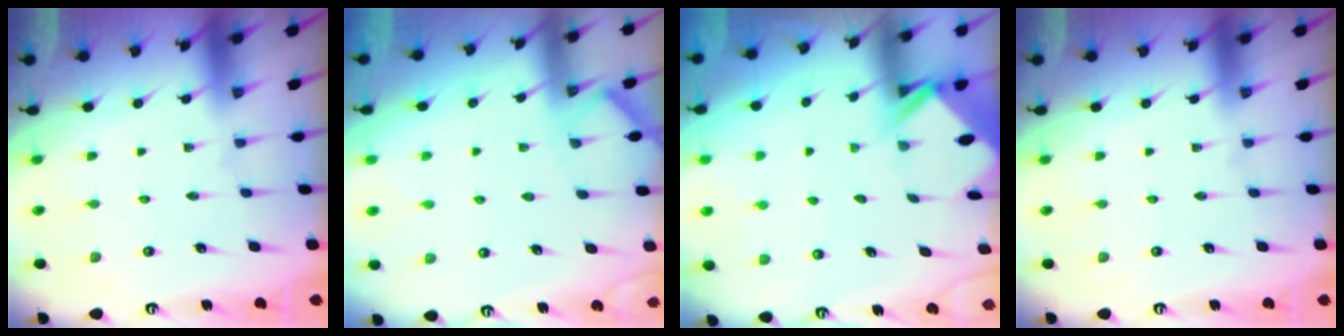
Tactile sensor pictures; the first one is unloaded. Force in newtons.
{"total": 4.1, "press": 4.1, "slide": 0.5}
{"total": 3.0, "press": 3.0, "slide": 0.2}
{"total": 0.0}